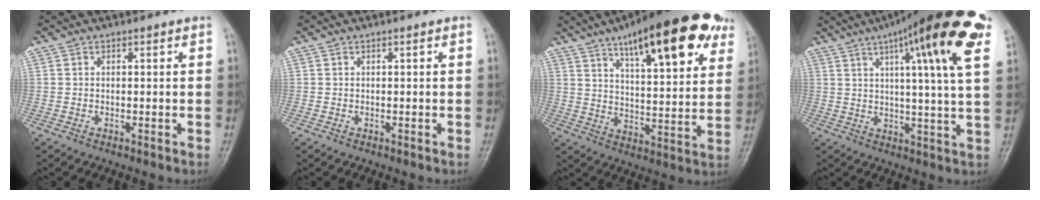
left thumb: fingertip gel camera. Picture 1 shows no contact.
{"total": 0.0}
{"total": 23.9, "force": [13.2, 7.3, 18.6], "torque": [-0.245, -0.026, 0.193]}
{"total": 21.1, "force": [10.4, 2.7, 18.2], "torque": [-0.258, -0.015, 0.139]}